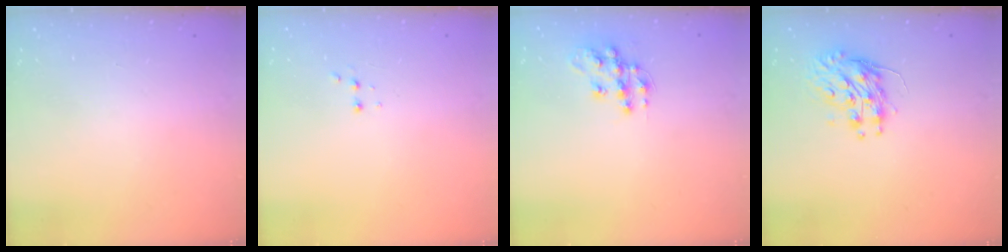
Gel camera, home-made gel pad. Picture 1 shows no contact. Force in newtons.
{"total": 2.5, "press": 2.4, "slide": 0.8}
{"total": 11.8, "press": 11.8, "slide": 0.7}
{"total": 9.0, "press": 9.0, "slide": 0.3}